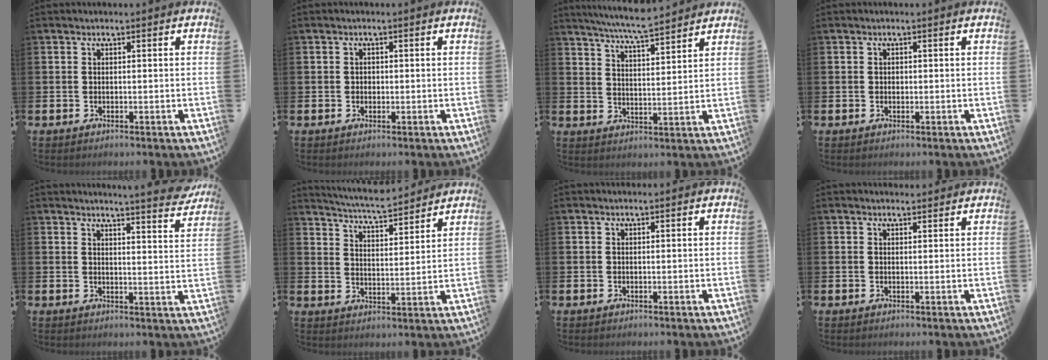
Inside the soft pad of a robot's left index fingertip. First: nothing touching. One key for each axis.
{"total": 0.8, "fx": 0.0, "fy": 0.8, "fz": 0.3, "tx": 0.004, "ty": 0.004, "tz": -0.004}
{"total": 6.7, "fx": 6.4, "fy": -0.1, "fz": 1.8, "tx": -0.047, "ty": -0.037, "tz": 0.113}
{"total": 0.6, "fx": 0.0, "fy": 0.5, "fz": 0.2, "tx": -0.002, "ty": 0.005, "tz": -0.001}
{"total": 5.3, "fx": 5.1, "fy": -0.8, "fz": 1.3, "tx": -0.016, "ty": -0.036, "tz": 0.085}
{"total": 6.1, "fx": 6.0, "fy": 0.3, "fz": 1.1, "tx": -0.035, "ty": -0.038, "tz": 0.104}
{"total": 0.0}
{"total": 1.1, "fx": 1.1, "fy": 0.2, "fz": 0.2, "tx": 0.007, "ty": -0.001, "tz": 0.017}